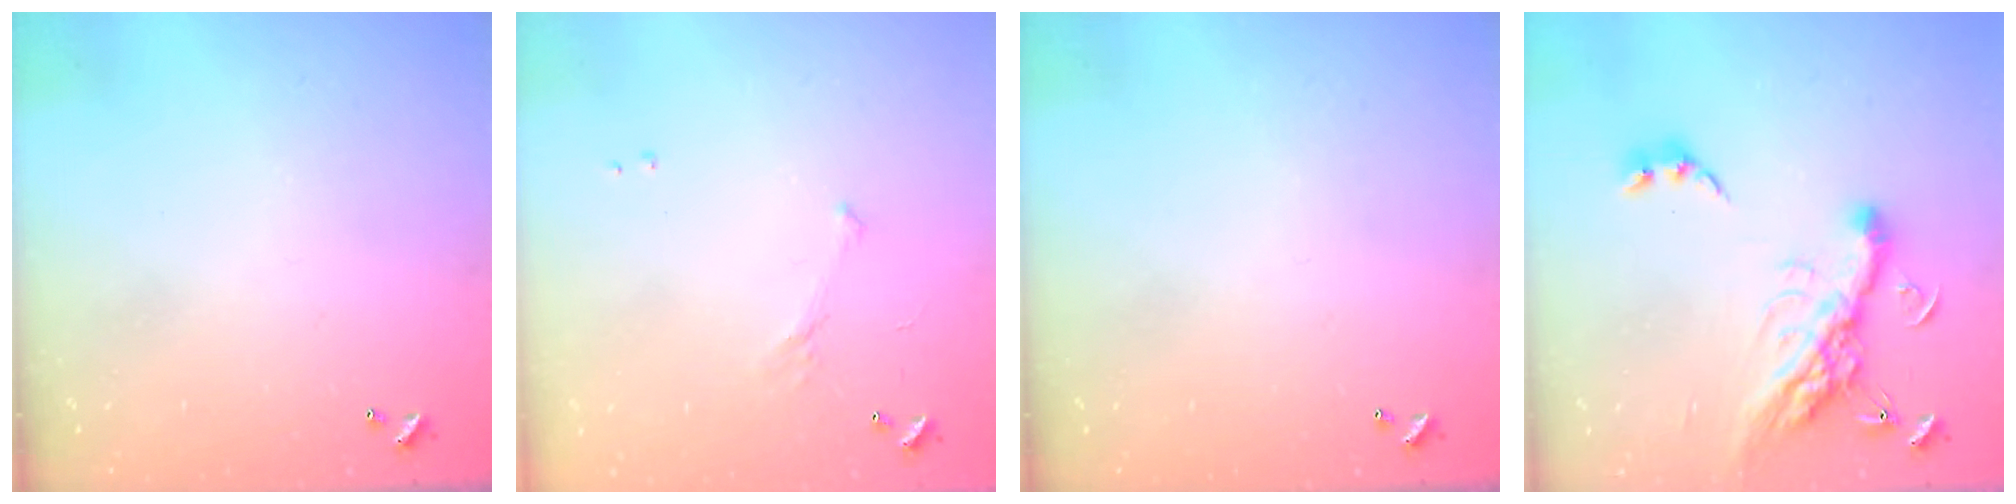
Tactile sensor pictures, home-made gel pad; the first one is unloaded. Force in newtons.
{"total": 4.9, "press": 4.8, "slide": 0.7}
{"total": 0.0}
{"total": 16.4, "press": 16.3, "slide": 2.0}